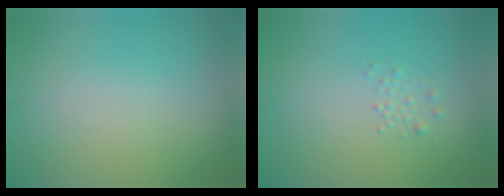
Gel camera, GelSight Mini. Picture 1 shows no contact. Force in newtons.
{"total": 0.8, "press": 0.8, "slide": 0.0}